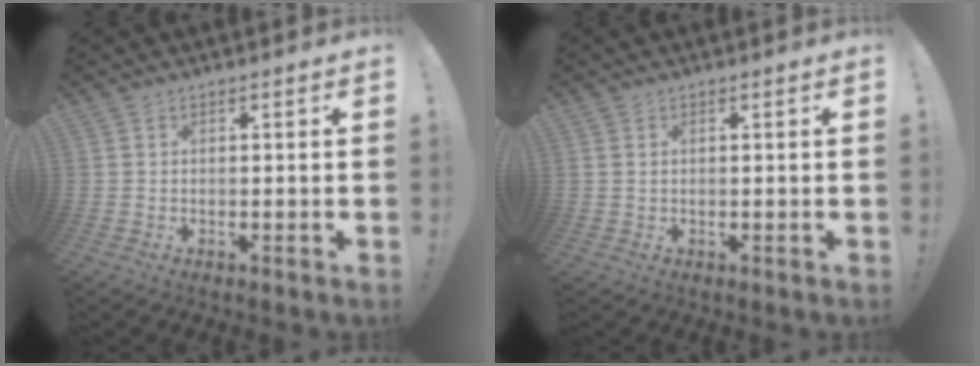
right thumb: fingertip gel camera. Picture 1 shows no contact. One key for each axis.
{"total": 0.7, "fx": 0.4, "fy": 0.3, "fz": 0.4, "tx": -0.010, "ty": 0.001, "tz": 0.008}